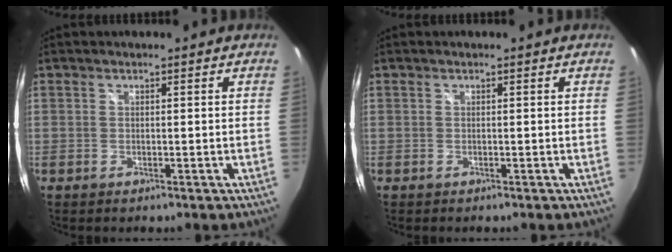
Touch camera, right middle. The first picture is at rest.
{"total": 0.0}